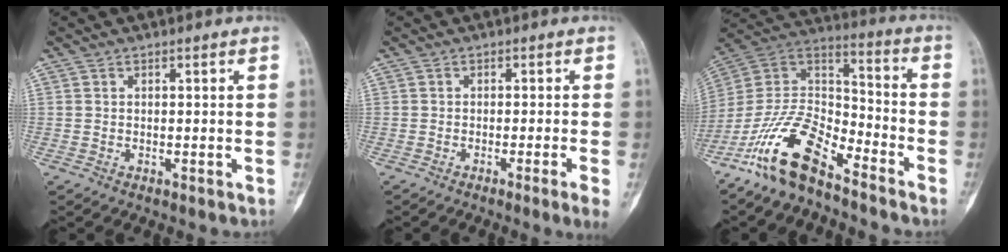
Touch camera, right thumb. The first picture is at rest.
{"total": 3.2, "force": [-1.5, -0.8, 2.7], "torque": [-0.051, -0.004, -0.025]}
{"total": 16.1, "force": [-11.3, 6.1, 9.7], "torque": [-0.166, 0.083, -0.220]}